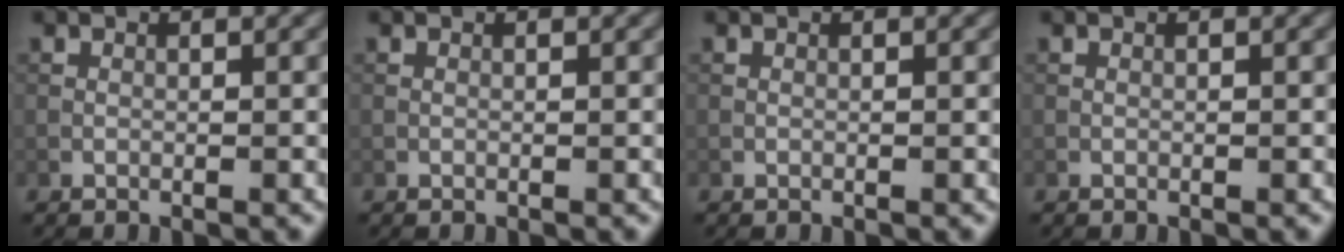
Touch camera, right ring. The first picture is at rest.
{"total": 0.0}
{"total": 0.0}
{"total": 0.0}